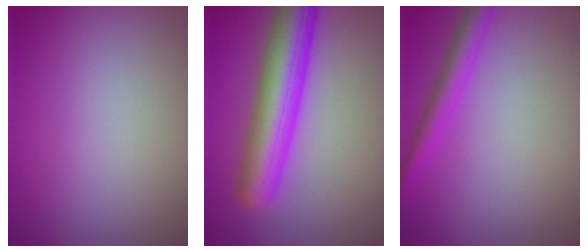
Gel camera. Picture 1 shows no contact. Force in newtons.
{"total": 8.0, "press": 8.0, "slide": 0.2}
{"total": 2.7, "press": 2.7, "slide": 0.2}